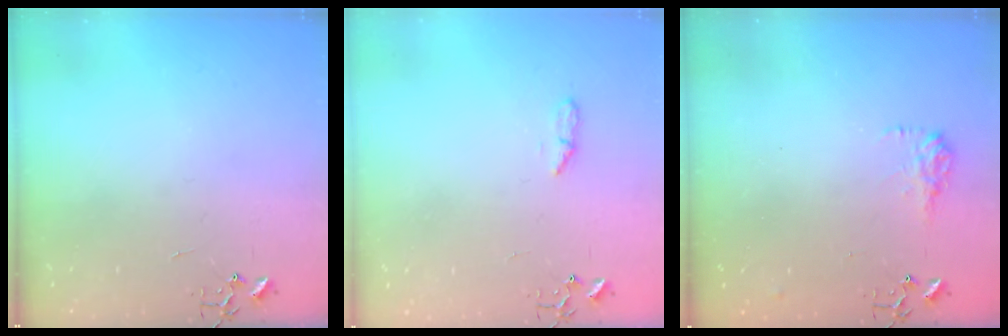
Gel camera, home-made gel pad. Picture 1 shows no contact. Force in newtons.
{"total": 4.5, "press": 4.4, "slide": 0.6}
{"total": 9.2, "press": 9.2, "slide": 0.4}